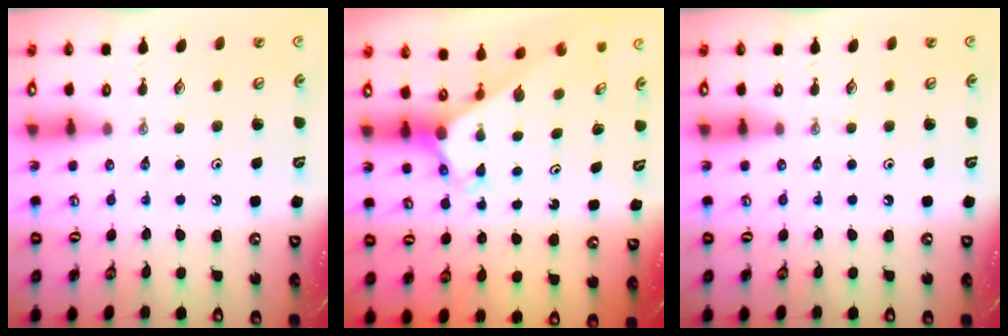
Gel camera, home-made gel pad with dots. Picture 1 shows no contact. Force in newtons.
{"total": 3.7, "press": 3.7, "slide": 0.3}
{"total": 0.0}